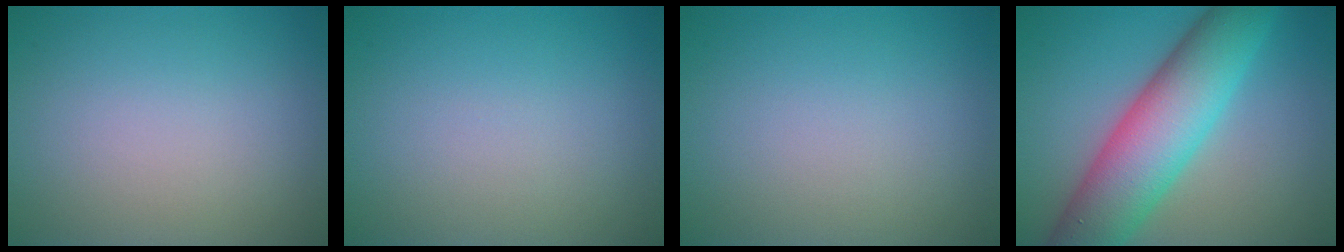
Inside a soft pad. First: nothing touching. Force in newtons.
{"total": 0.0}
{"total": 0.0}
{"total": 10.1, "press": 10.1, "slide": 0.3}